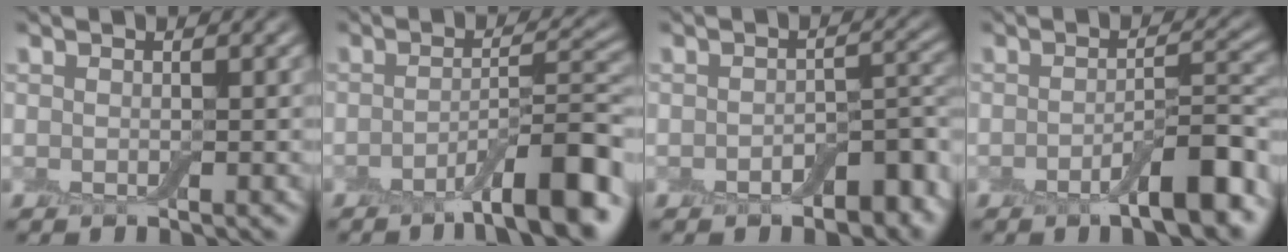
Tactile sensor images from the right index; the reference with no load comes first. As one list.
[{"total": 8.2, "force": [-4.5, 1.7, 6.7], "torque": [-0.090, 0.008, -0.073]}, {"total": 4.6, "force": [-2.3, 2.1, 3.3], "torque": [-0.044, 0.003, -0.031]}, {"total": 5.9, "force": [-2.9, 1.4, 5.0], "torque": [-0.073, 0.006, -0.047]}]